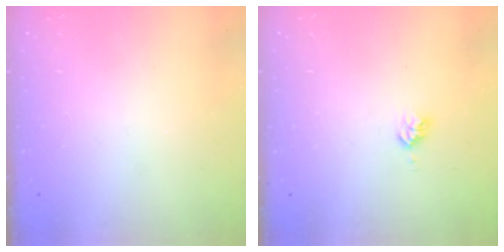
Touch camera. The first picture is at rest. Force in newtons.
{"total": 3.7, "press": 3.7, "slide": 0.5}